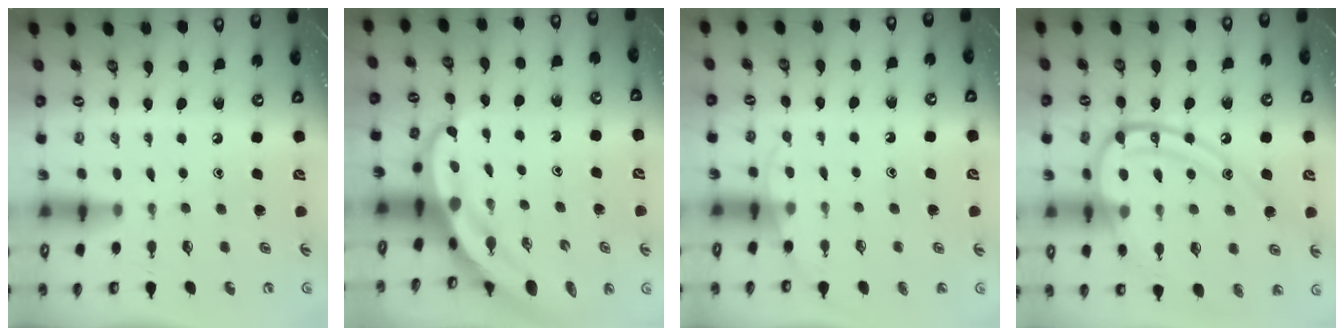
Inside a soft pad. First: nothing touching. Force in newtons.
{"total": 6.0, "press": 6.0, "slide": 0.2}
{"total": 4.7, "press": 4.7, "slide": 0.3}
{"total": 17.4, "press": 17.3, "slide": 1.6}